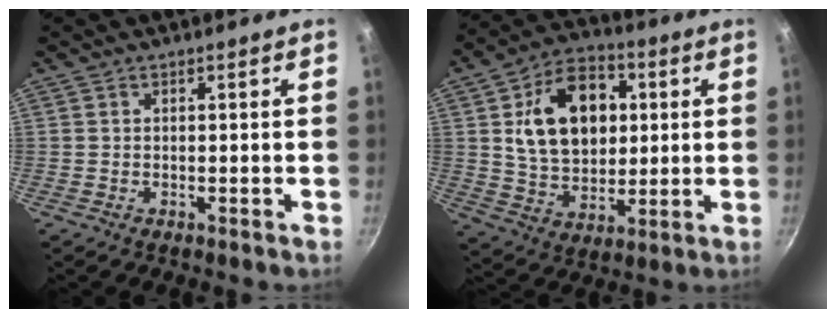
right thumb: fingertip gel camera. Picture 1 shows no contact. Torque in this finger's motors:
{"motor_torque": [-0.84, 1.47, 0.77, 0.46, 0.14]}